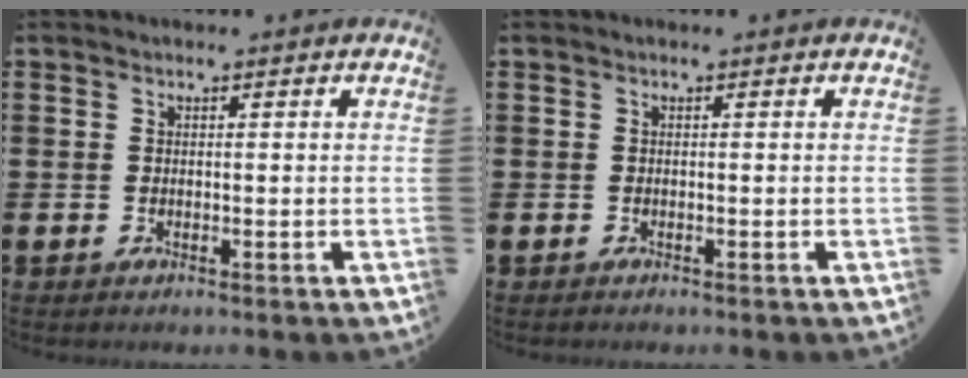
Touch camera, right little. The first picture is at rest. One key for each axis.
{"total": 0.0}